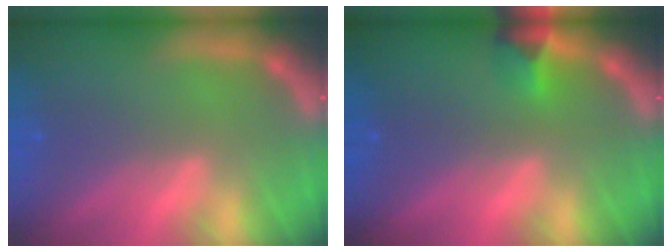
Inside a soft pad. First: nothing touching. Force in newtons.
{"total": 1.9}